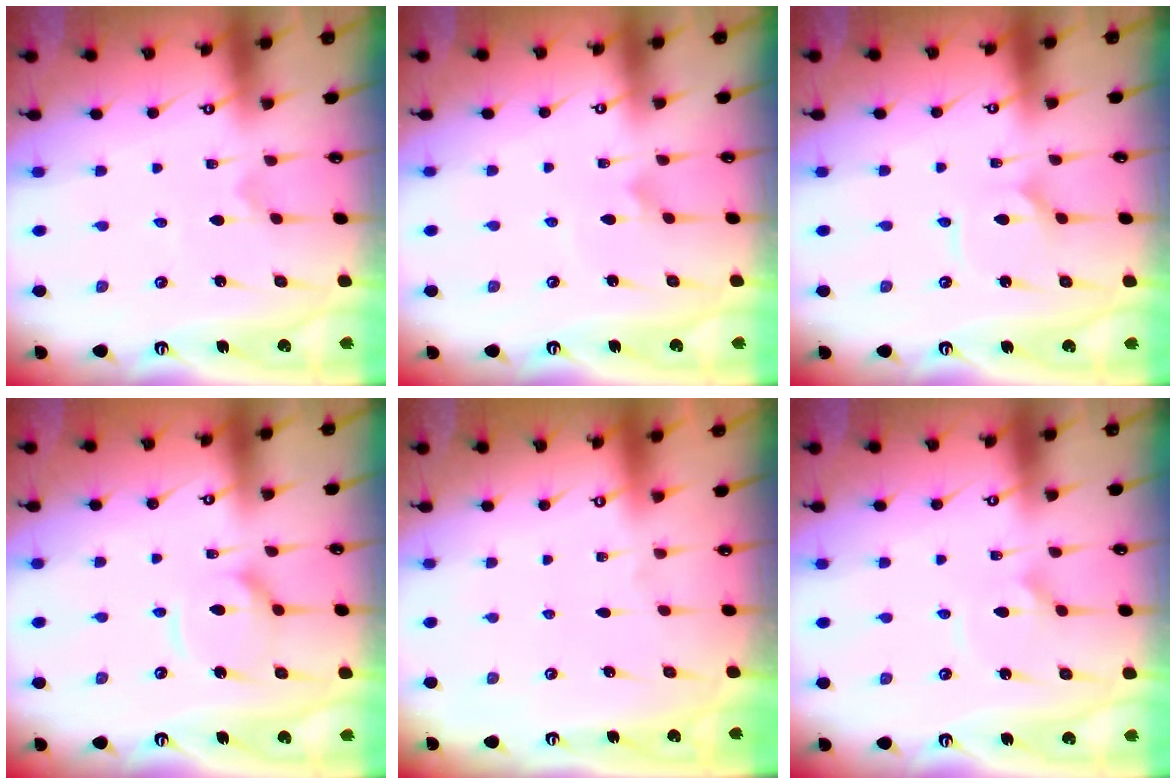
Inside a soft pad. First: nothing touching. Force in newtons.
{"total": 3.2, "press": 3.2, "slide": 0.2}
{"total": 2.4, "press": 2.4, "slide": 0.2}
{"total": 9.5, "press": 9.5, "slide": 0.9}
{"total": 0.0}
{"total": 2.4, "press": 2.4, "slide": 0.0}